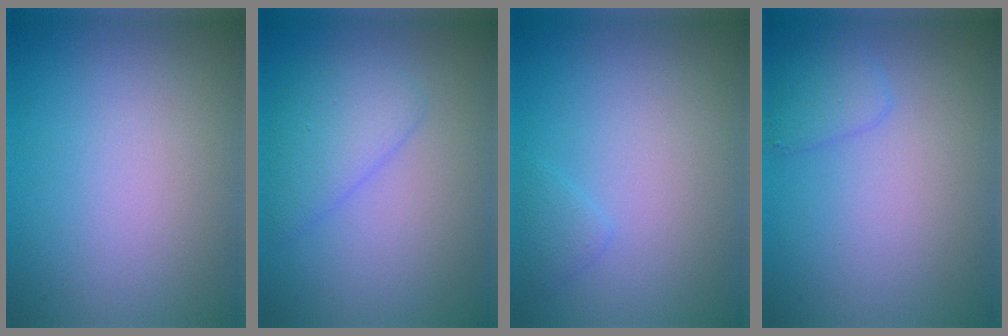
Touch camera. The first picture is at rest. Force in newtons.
{"total": 3.0, "press": 3.0, "slide": 0.2}
{"total": 0.9, "press": 0.9, "slide": 0.1}
{"total": 1.6, "press": 1.6, "slide": 0.1}